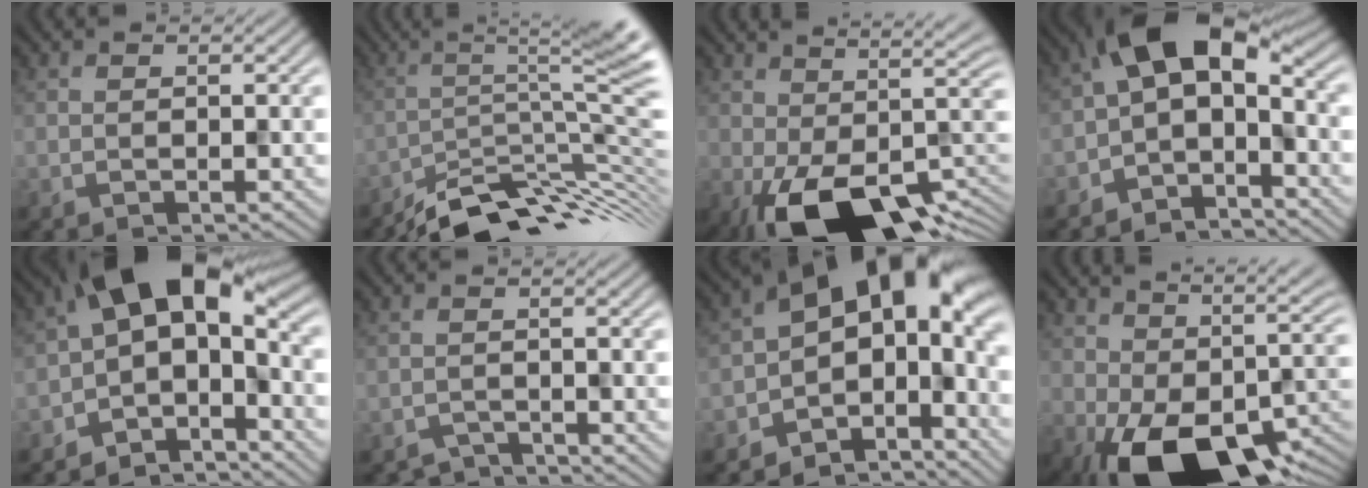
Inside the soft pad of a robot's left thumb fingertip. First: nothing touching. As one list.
[{"total": 11.5, "force": [-5.5, 2.1, 9.8], "torque": [-0.141, 0.009, -0.093]}, {"total": 15.8, "force": [-1.8, 7.2, 13.9], "torque": [-0.209, -0.029, 0.001]}, {"total": 12.0, "force": [-2.0, 6.9, 9.5], "torque": [-0.151, 0.022, -0.056]}, {"total": 14.4, "force": [-1.7, 8.2, 11.7], "torque": [-0.175, 0.017, -0.042]}, {"total": 2.2, "force": [-2.2, 0.4, 0.1], "torque": [0.000, 0.000, -0.043]}, {"total": 14.8, "force": [-0.4, 9.3, 11.5], "torque": [-0.151, -0.005, 0.003]}, {"total": 15.7, "force": [0.3, 8.7, 13.1], "torque": [-0.207, -0.036, 0.033]}]